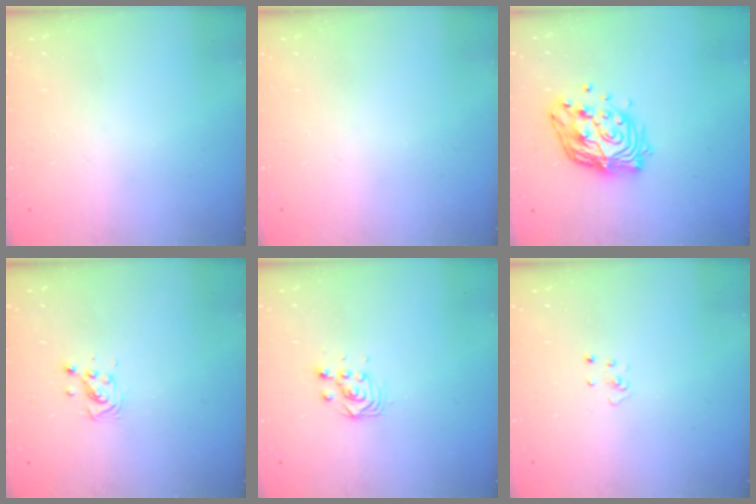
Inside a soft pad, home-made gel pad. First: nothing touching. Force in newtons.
{"total": 0.0}
{"total": 14.3, "press": 14.2, "slide": 1.2}
{"total": 5.1, "press": 4.9, "slide": 1.3}
{"total": 4.6, "press": 4.5, "slide": 0.2}
{"total": 2.3, "press": 2.3, "slide": 0.2}